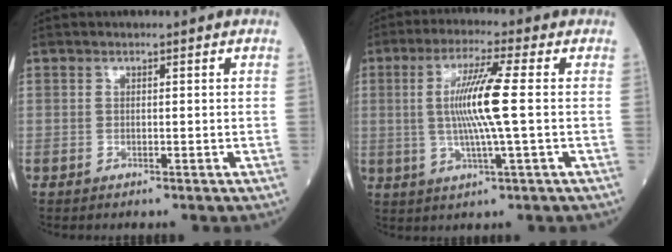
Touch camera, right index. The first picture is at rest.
{"total": 9.3, "force": [0.4, -0.7, 9.2], "torque": [-0.185, -0.001, 0.007]}